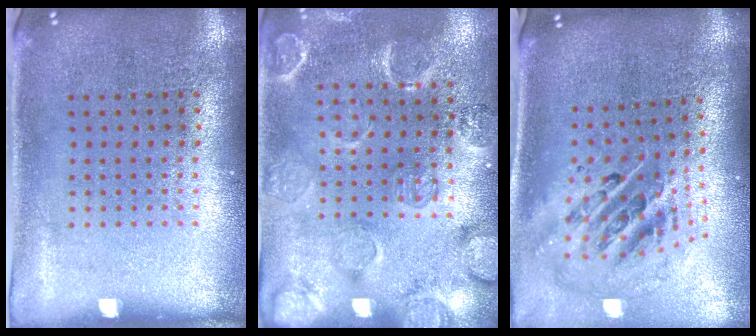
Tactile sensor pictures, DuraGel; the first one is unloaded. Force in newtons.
{"total": 2.5, "press": 2.2, "slide": 1.1}
{"total": 2.9, "press": 1.9, "slide": 2.1}